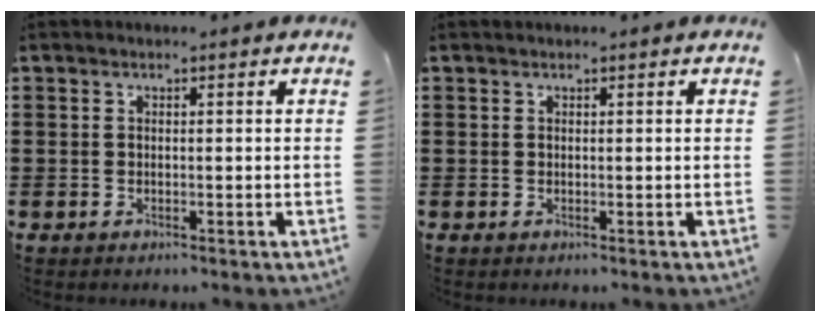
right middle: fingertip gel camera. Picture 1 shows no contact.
{"total": 0.0}